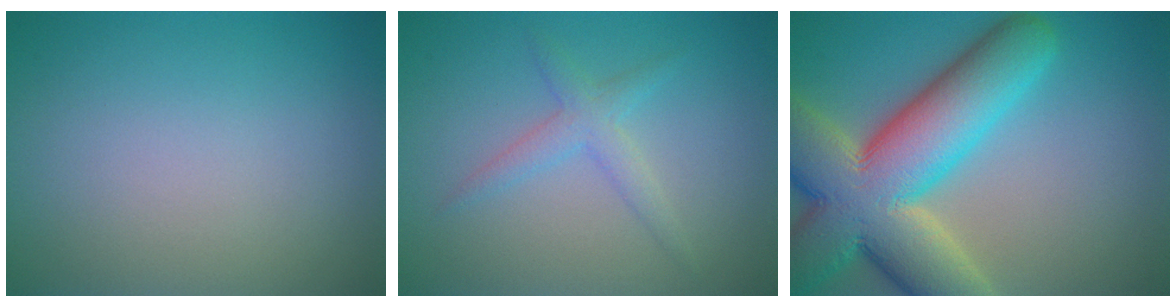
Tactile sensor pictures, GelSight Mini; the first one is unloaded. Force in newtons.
{"total": 2.1, "press": 2.1, "slide": 0.0}
{"total": 14.5, "press": 14.4, "slide": 0.9}